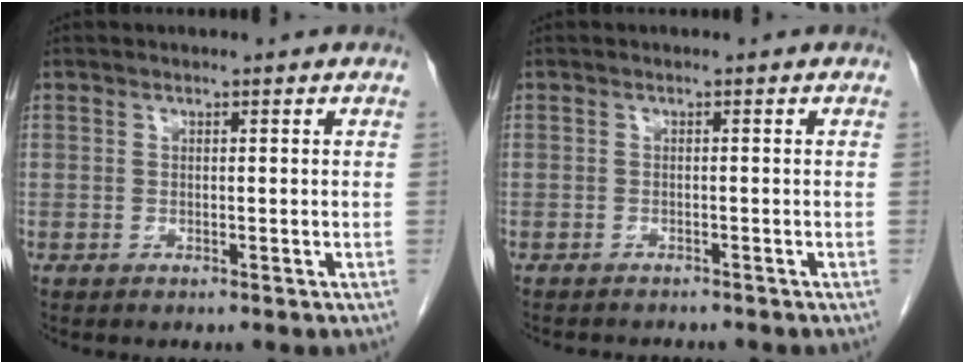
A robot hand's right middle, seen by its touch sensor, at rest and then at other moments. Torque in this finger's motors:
{"motor_torque": [0.03, -0.01, 0.00, 0.00]}